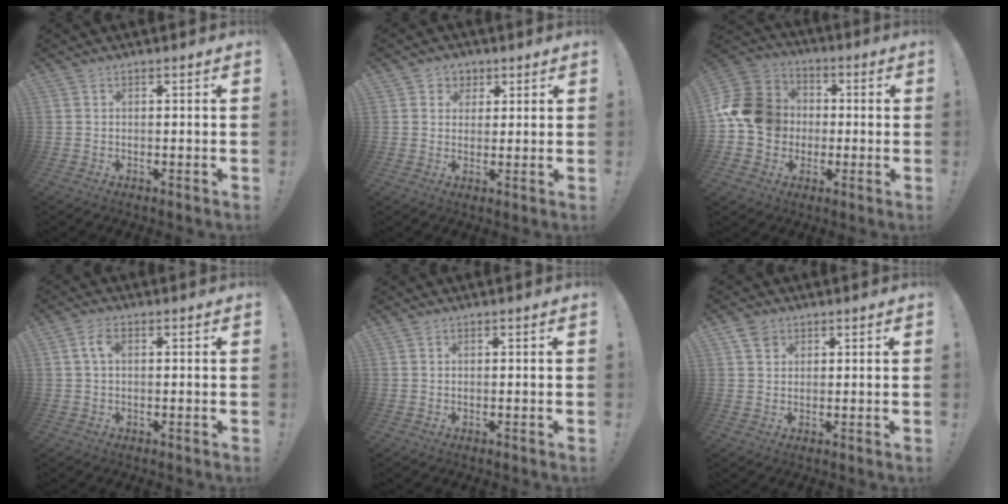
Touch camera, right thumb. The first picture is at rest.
{"total": 4.2, "force": [1.5, 3.9, 0.5], "torque": [0.010, -0.014, 0.024]}
{"total": 15.8, "force": [-0.9, 13.8, 7.6], "torque": [-0.120, 0.018, -0.009]}
{"total": 3.9, "force": [0.8, 2.0, 3.2], "torque": [-0.063, 0.008, 0.014]}
{"total": 0.0}
{"total": 3.5, "force": [2.0, 2.6, 1.2], "torque": [-0.024, -0.001, 0.039]}